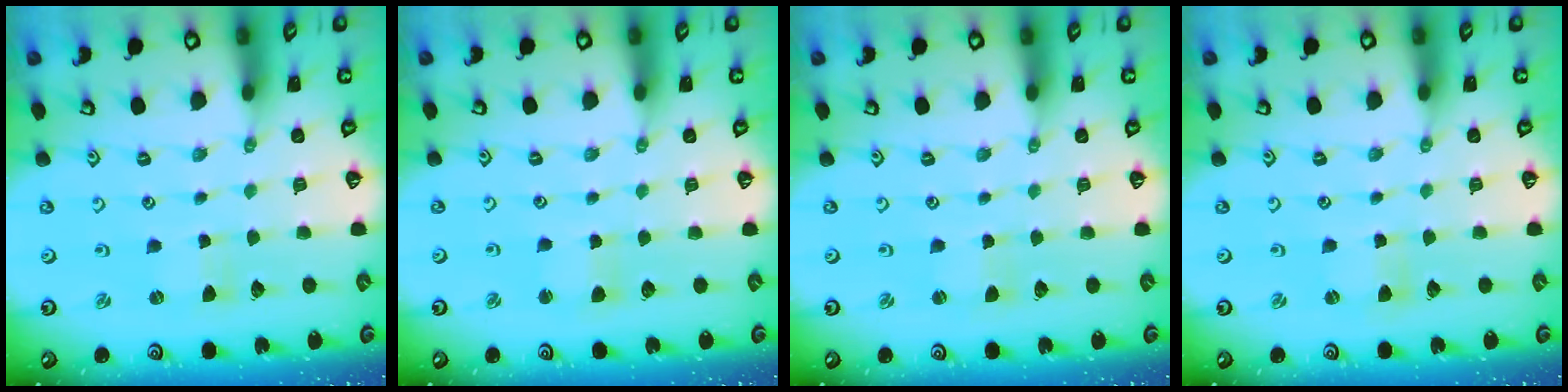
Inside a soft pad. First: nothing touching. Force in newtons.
{"total": 1.7, "press": 1.6, "slide": 0.2}
{"total": 0.7, "press": 0.7, "slide": 0.0}
{"total": 0.0}